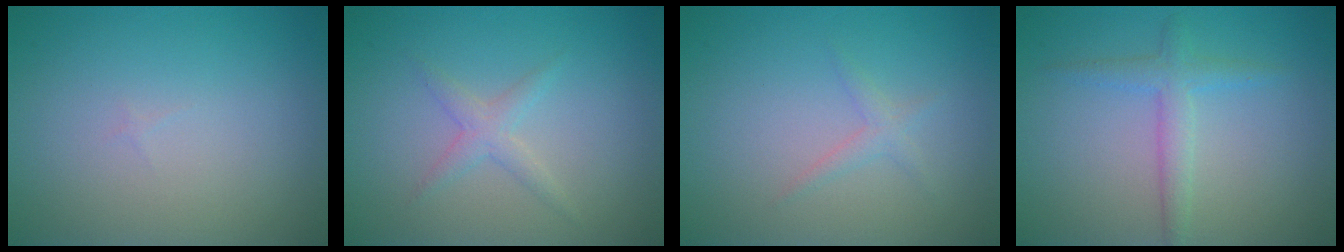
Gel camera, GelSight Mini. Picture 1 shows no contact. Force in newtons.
{"total": 1.6, "press": 1.6, "slide": 0.0}
{"total": 1.1, "press": 1.1, "slide": 0.0}
{"total": 2.3, "press": 2.3, "slide": 0.1}